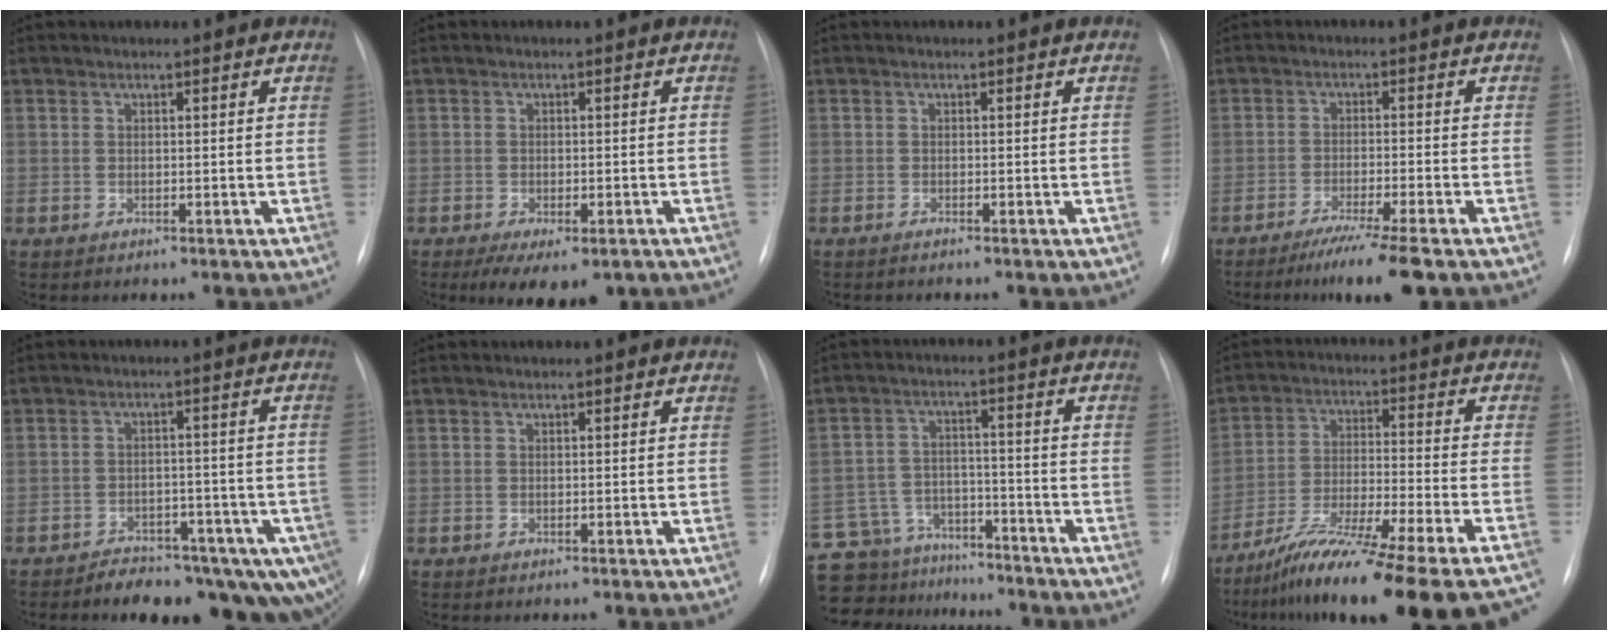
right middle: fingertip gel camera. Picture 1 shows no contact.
{"total": 6.9, "force": [-4.2, 3.1, 4.5], "torque": [-0.060, -0.008, -0.061]}
{"total": 0.7, "force": [-0.6, -0.1, 0.4], "torque": [0.000, -0.001, -0.007]}
{"total": 7.7, "force": [-5.6, -0.9, 5.1], "torque": [-0.079, -0.021, -0.094]}
{"total": 14.5, "force": [-9.7, 6.5, 8.6], "torque": [-0.072, 0.014, -0.122]}
{"total": 0.0}
{"total": 18.8, "force": [-16.3, 7.7, 5.1], "torque": [-0.131, 0.020, -0.238]}
{"total": 24.9, "force": [-20.5, 0.0, 14.1], "torque": [-0.171, -0.038, -0.319]}